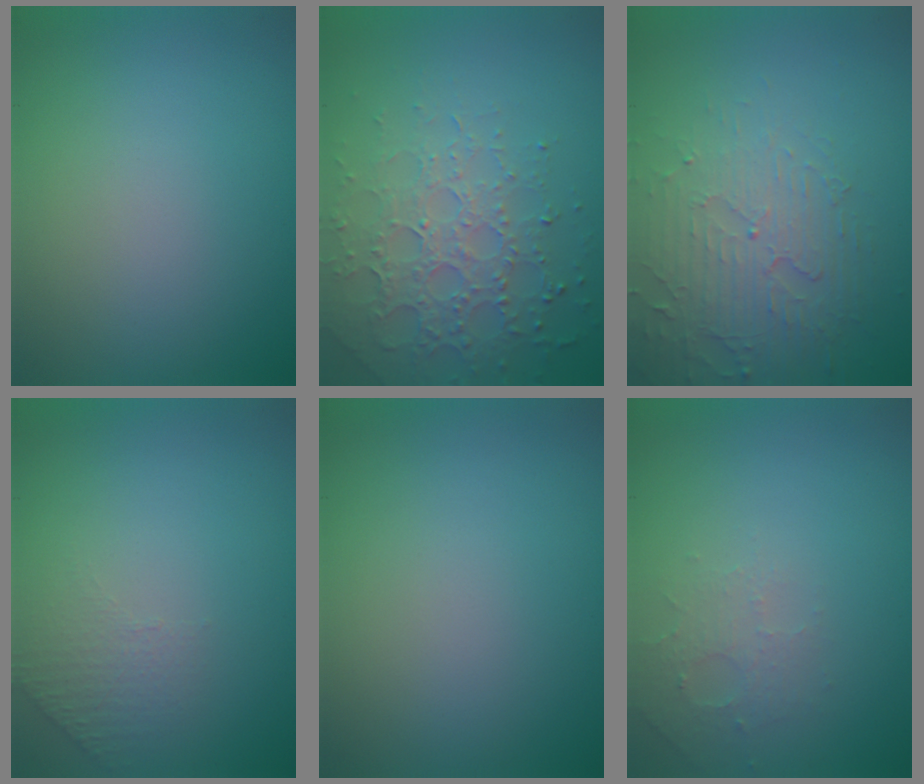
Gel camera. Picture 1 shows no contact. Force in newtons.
{"total": 4.4, "press": 3.9, "slide": 2.1}
{"total": 3.9, "press": 3.7, "slide": 1.1}
{"total": 1.2, "press": 0.7, "slide": 0.9}
{"total": 0.0}
{"total": 1.8, "press": 1.7, "slide": 0.4}